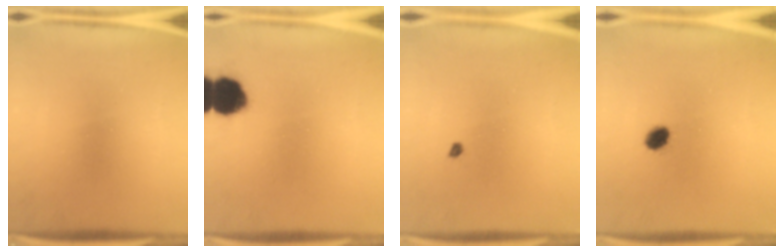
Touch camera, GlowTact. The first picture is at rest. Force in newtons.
{"total": 11.4}
{"total": 0.6}
{"total": 3.5}